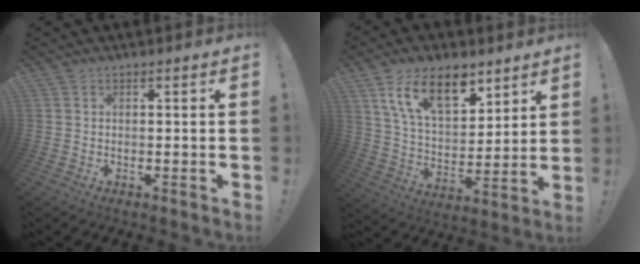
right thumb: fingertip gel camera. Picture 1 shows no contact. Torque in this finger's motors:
{"motor_torque": [0.89, 0.98, 0.89, 0.39, 0.09]}